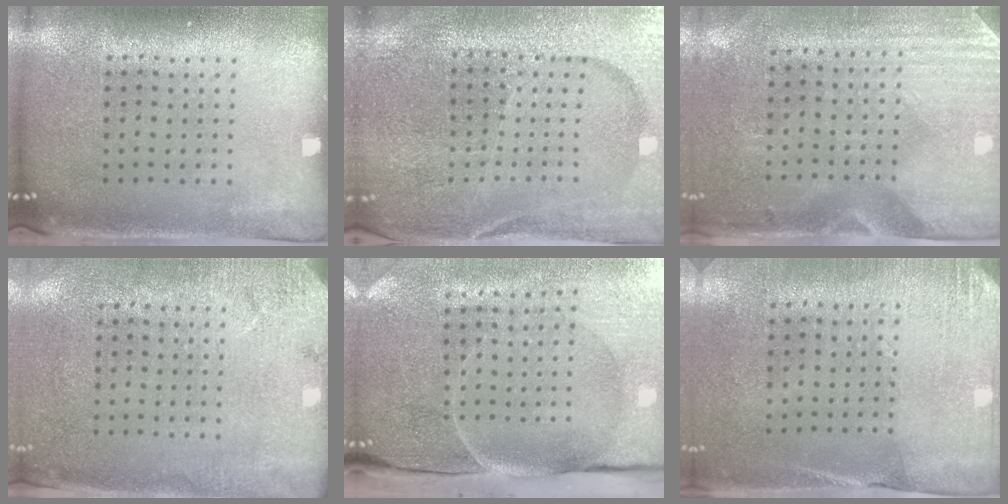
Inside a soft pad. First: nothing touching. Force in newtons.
{"total": 3.6, "press": 3.6, "slide": 0.6}
{"total": 3.0, "press": 2.6, "slide": 1.5}
{"total": 2.7, "press": 2.2, "slide": 1.6}
{"total": 4.9, "press": 3.9, "slide": 3.0}
{"total": 2.6, "press": 2.3, "slide": 1.3}